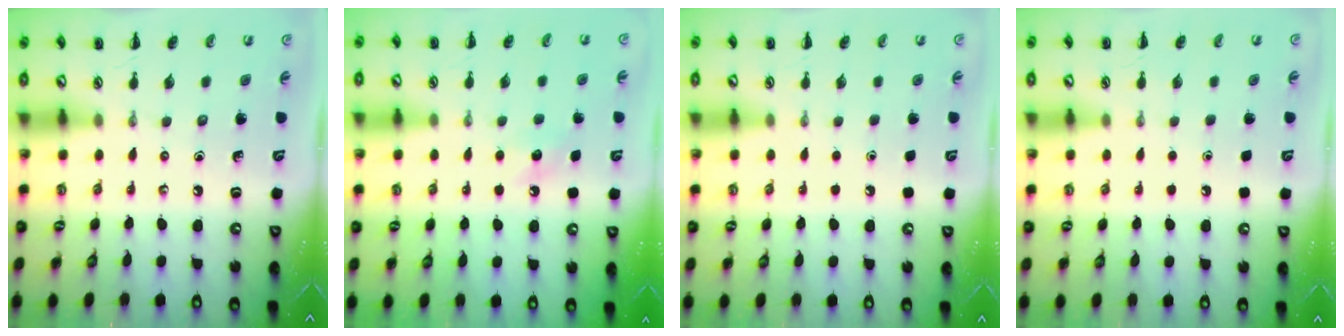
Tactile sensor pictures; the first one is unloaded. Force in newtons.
{"total": 5.7, "press": 5.6, "slide": 1.3}
{"total": 1.7, "press": 1.7, "slide": 0.1}
{"total": 1.8, "press": 1.7, "slide": 0.1}